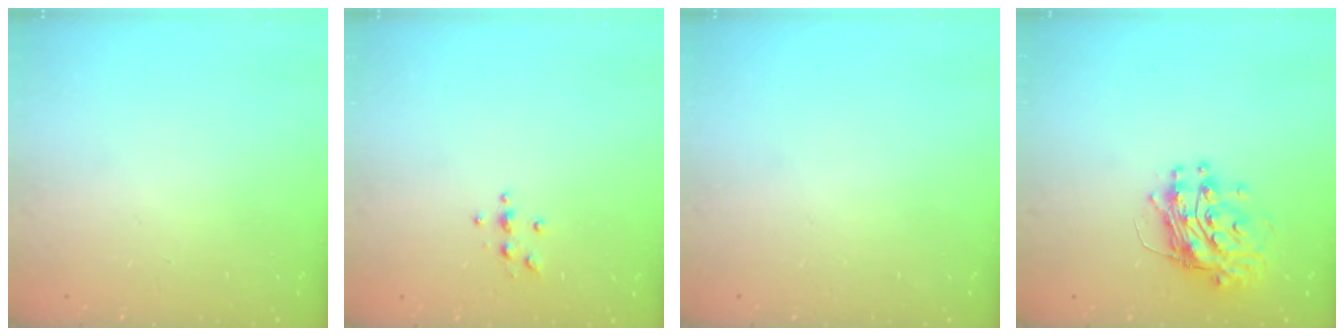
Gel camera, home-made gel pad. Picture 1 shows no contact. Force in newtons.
{"total": 3.8, "press": 3.7, "slide": 0.5}
{"total": 0.0}
{"total": 12.0, "press": 11.9, "slide": 1.2}